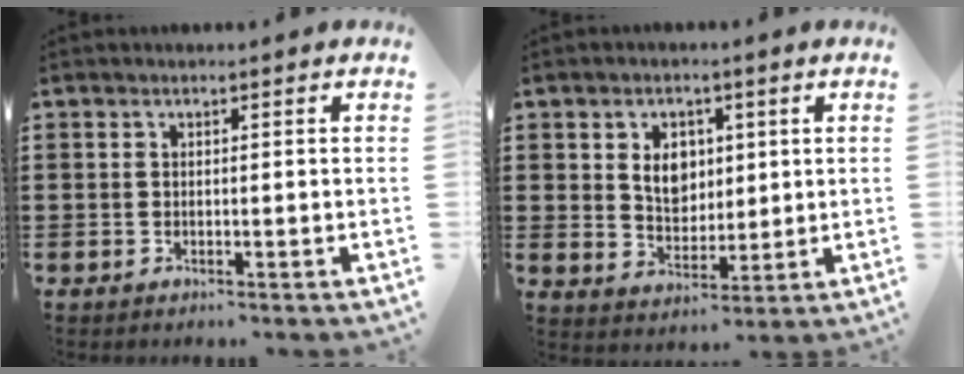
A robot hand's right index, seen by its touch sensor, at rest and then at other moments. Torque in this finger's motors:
{"motor_torque": [0.49, 0.27, 0.27, 0.07]}